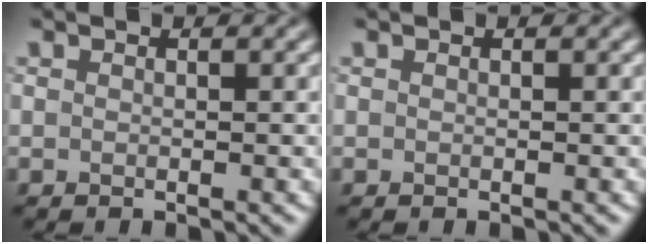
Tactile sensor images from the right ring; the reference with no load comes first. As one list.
[{"total": 0.0}]